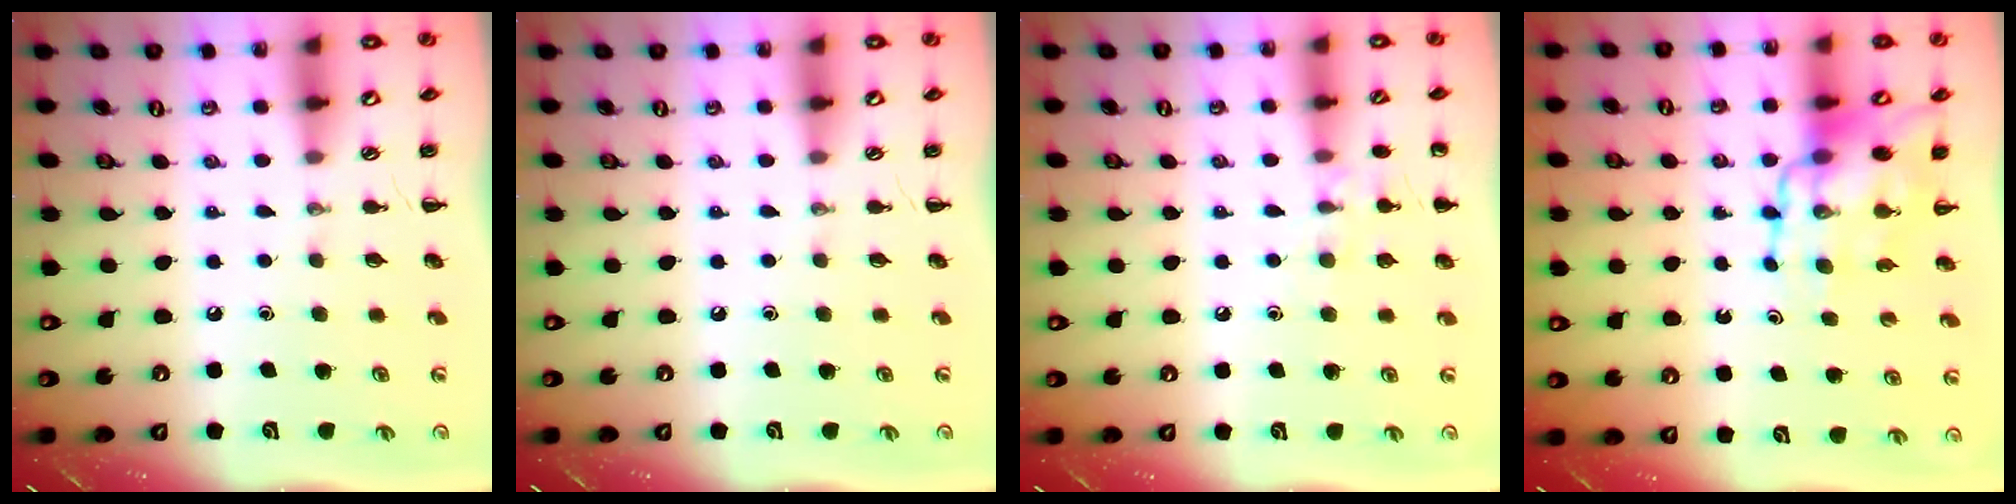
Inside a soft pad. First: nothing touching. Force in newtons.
{"total": 0.0}
{"total": 7.8, "press": 7.5, "slide": 2.1}
{"total": 12.1, "press": 11.7, "slide": 3.0}